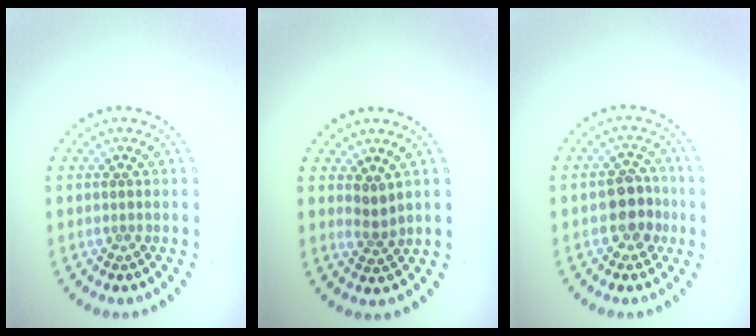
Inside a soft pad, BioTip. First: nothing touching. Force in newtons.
{"total": 1.8, "press": 1.3, "slide": 1.3}
{"total": 3.4, "press": 3.3, "slide": 0.9}